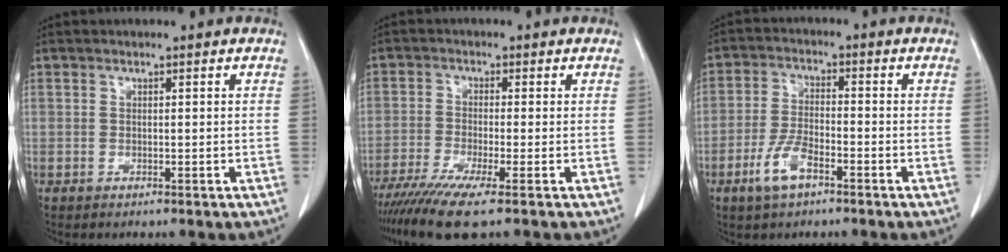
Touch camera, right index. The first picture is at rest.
{"total": 7.9, "force": [-5.6, -0.4, 5.6], "torque": [-0.096, -0.022, -0.097]}
{"total": 6.1, "force": [-3.4, 2.2, 4.5], "torque": [-0.098, -0.003, -0.066]}